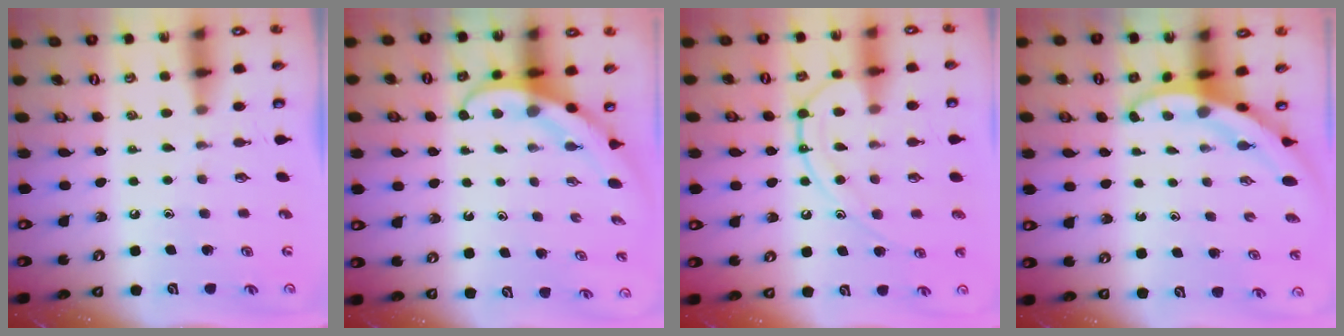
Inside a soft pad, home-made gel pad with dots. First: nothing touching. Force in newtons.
{"total": 3.7, "press": 3.7, "slide": 0.3}
{"total": 14.4, "press": 14.3, "slide": 1.3}
{"total": 3.9, "press": 3.9, "slide": 0.1}